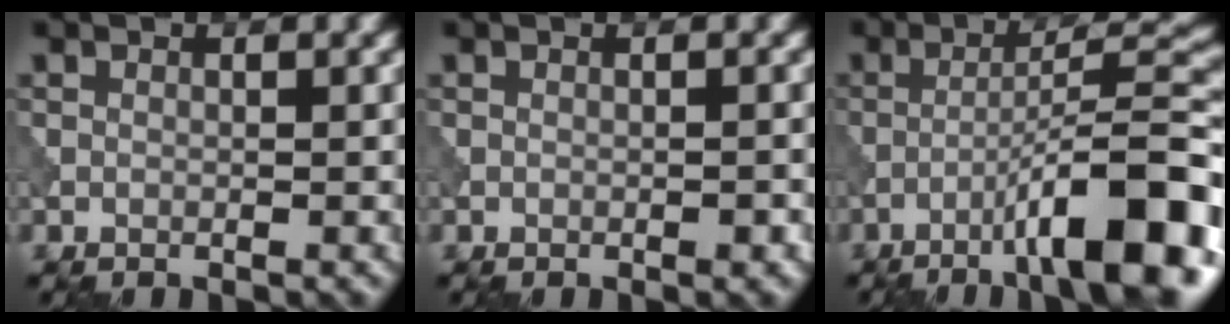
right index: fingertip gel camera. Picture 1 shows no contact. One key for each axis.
{"total": 0.7, "fx": -0.3, "fy": 0.2, "fz": 0.6, "tx": -0.011, "ty": 0.003, "tz": -0.004}
{"total": 11.6, "fx": -5.6, "fy": 2.0, "fz": 10.0, "tx": -0.140, "ty": 0.021, "tz": -0.084}